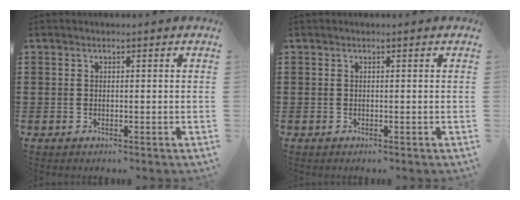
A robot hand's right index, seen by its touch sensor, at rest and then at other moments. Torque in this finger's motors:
{"motor_torque": [0.00, 0.00, 0.00, 0.00]}